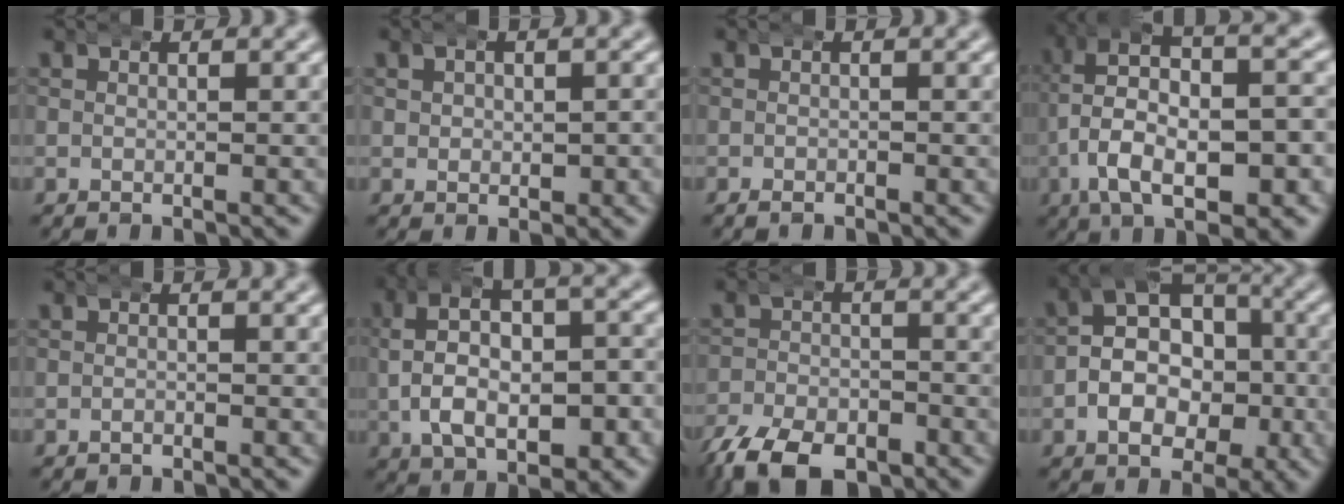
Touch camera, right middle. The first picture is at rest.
{"total": 1.4, "force": [0.2, 1.0, 0.9], "torque": [-0.019, -0.006, 0.010]}
{"total": 0.7, "force": [-0.7, 0.2, 0.1], "torque": [-0.006, -0.005, -0.010]}
{"total": 8.6, "force": [0.0, 4.4, 7.4], "torque": [-0.137, -0.022, 0.011]}
{"total": 0.5, "force": [-0.5, 0.0, 0.0], "torque": [-0.001, -0.002, -0.009]}
{"total": 8.4, "force": [0.6, 5.1, 6.7], "torque": [-0.102, -0.001, 0.008]}
{"total": 7.1, "force": [-5.3, 3.4, 3.3], "torque": [-0.051, -0.019, -0.087]}
{"total": 7.6, "force": [-1.0, 6.0, 4.6], "torque": [-0.069, -0.016, -0.022]}